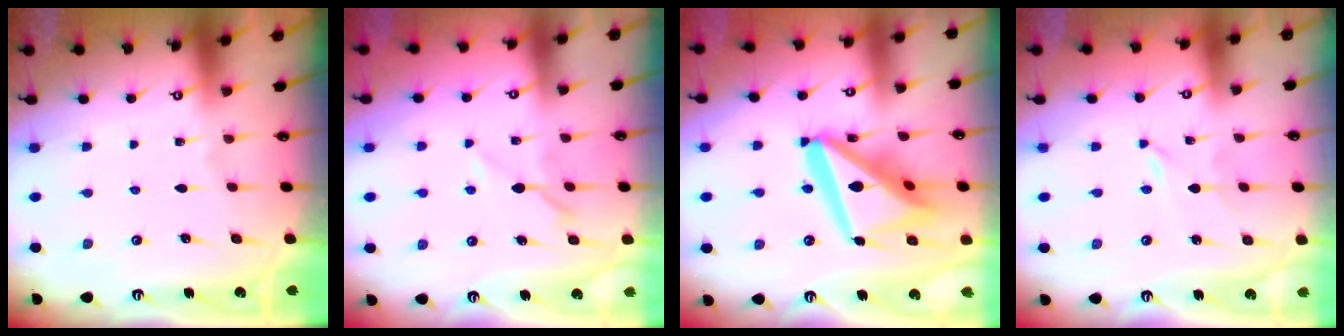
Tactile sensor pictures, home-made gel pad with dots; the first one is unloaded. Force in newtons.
{"total": 5.2, "press": 5.2, "slide": 0.8}
{"total": 20.7, "press": 20.6, "slide": 2.3}
{"total": 0.0}